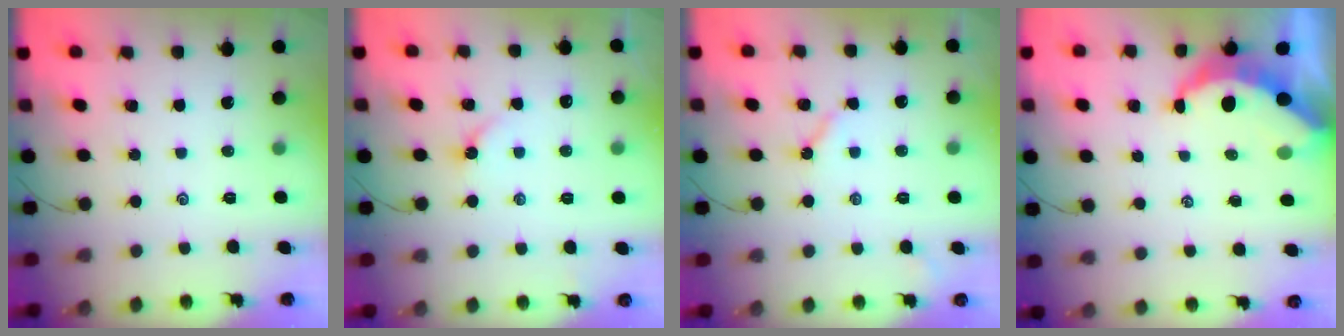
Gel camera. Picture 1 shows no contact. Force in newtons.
{"total": 2.6, "press": 2.6, "slide": 0.4}
{"total": 4.4, "press": 4.3, "slide": 0.9}
{"total": 6.6, "press": 6.5, "slide": 0.9}